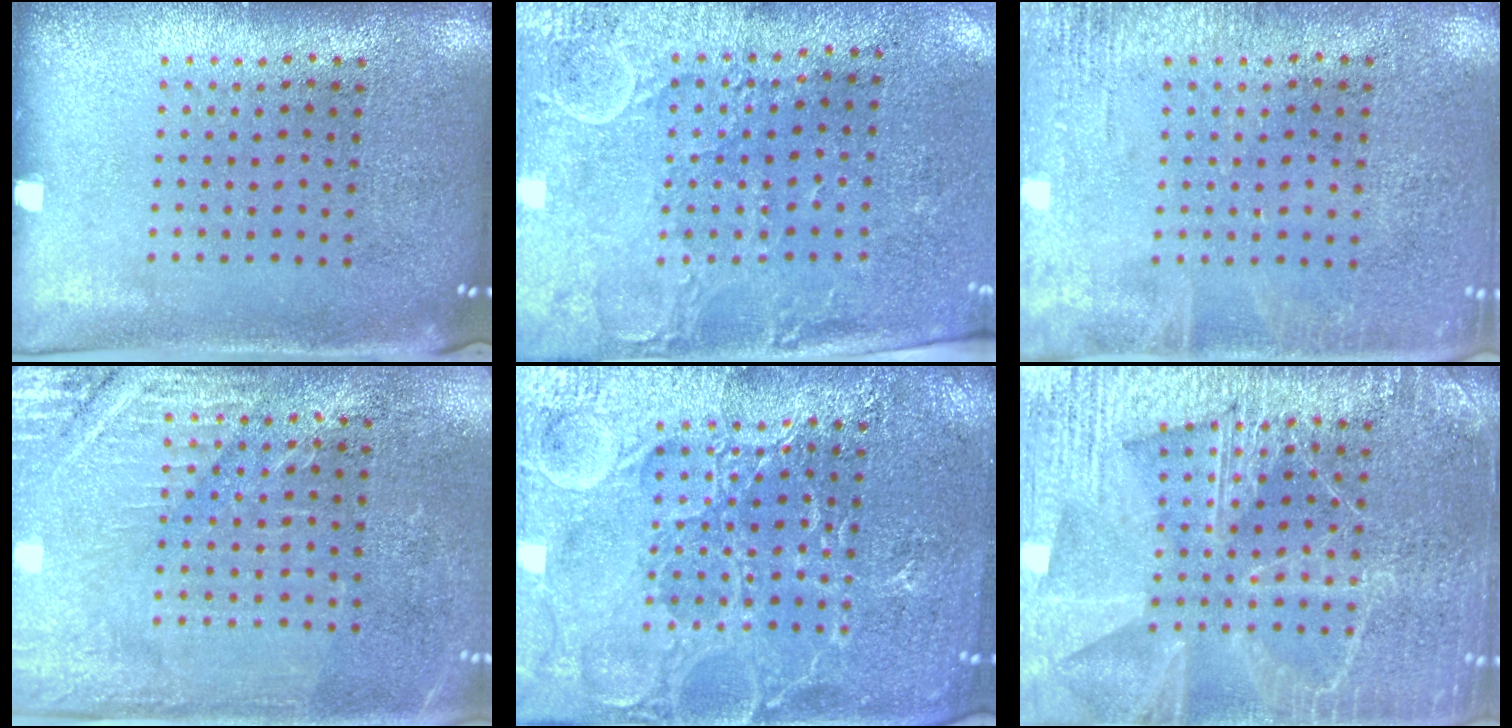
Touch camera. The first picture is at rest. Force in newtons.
{"total": 3.0, "press": 2.4, "slide": 1.7}
{"total": 2.2, "press": 2.2, "slide": 0.3}
{"total": 2.9, "press": 2.9, "slide": 0.3}
{"total": 6.8, "press": 6.7, "slide": 1.0}
{"total": 6.6, "press": 6.5, "slide": 0.8}